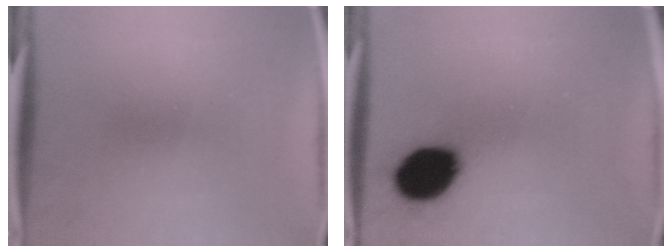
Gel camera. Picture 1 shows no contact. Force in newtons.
{"total": 14.5}